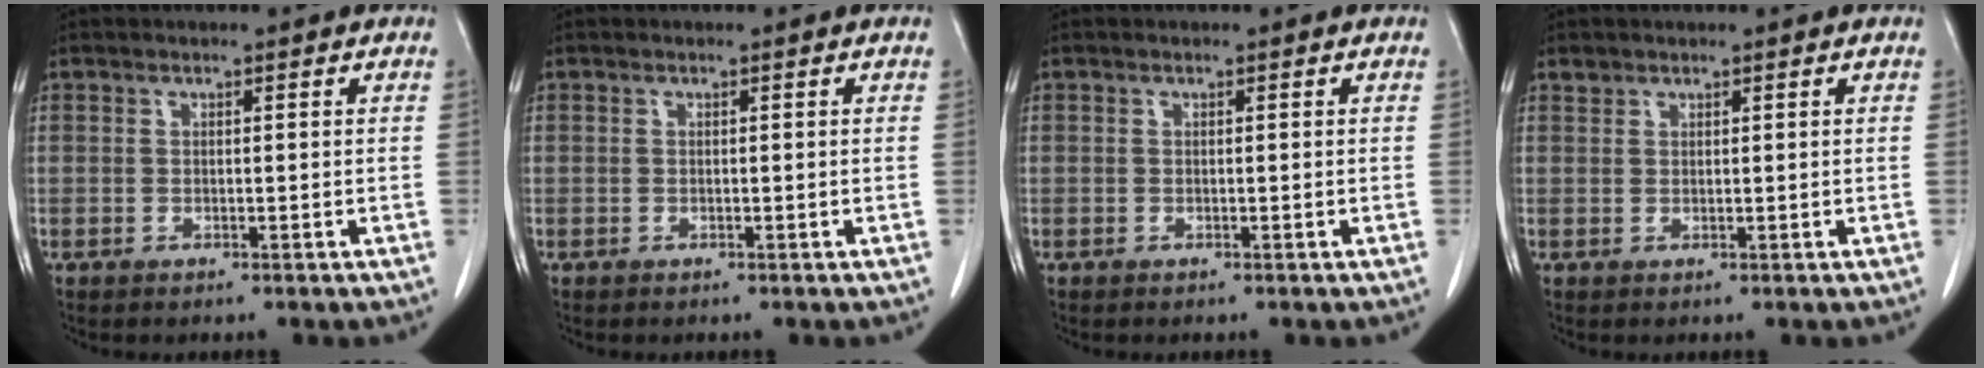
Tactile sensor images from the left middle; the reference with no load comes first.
{"total": 0.0}
{"total": 0.0}
{"total": 0.9, "force": [0.8, 0.5, 0.0], "torque": [0.004, 0.004, 0.013]}